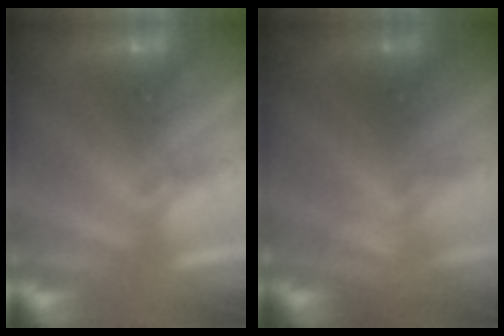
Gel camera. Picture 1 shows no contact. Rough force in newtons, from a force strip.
{"total": 2.4}